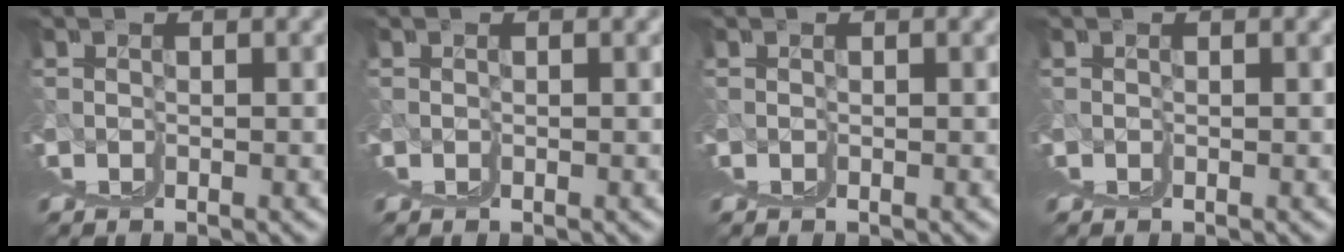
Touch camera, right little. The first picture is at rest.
{"total": 0.0}
{"total": 0.0}
{"total": 0.0}